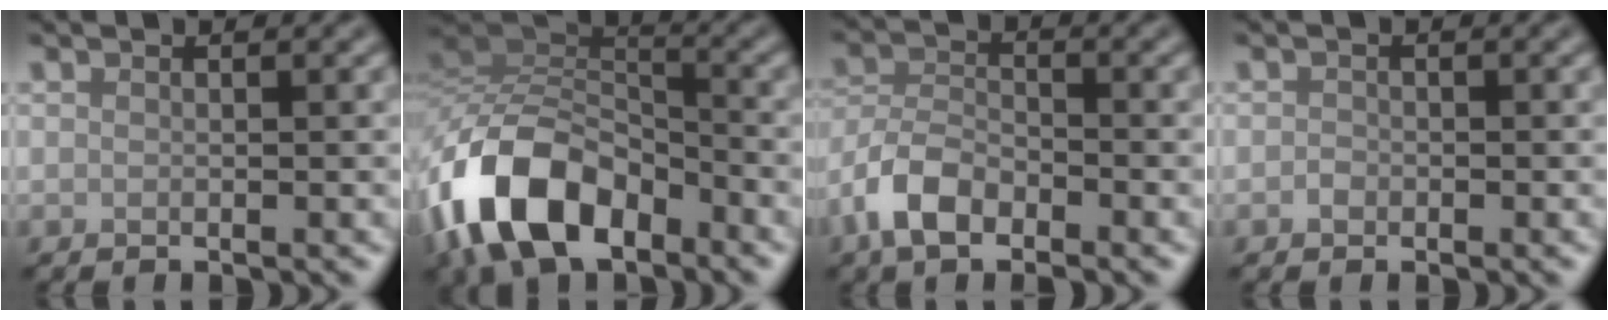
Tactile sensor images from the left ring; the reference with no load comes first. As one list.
[{"total": 10.7, "force": [-5.9, 5.9, 6.7], "torque": [-0.135, 0.004, -0.125]}, {"total": 4.9, "force": [-3.1, 2.4, 3.0], "torque": [-0.057, 0.002, -0.071]}, {"total": 0.6, "force": [-0.3, 0.5, 0.2], "torque": [-0.001, -0.001, -0.008]}]